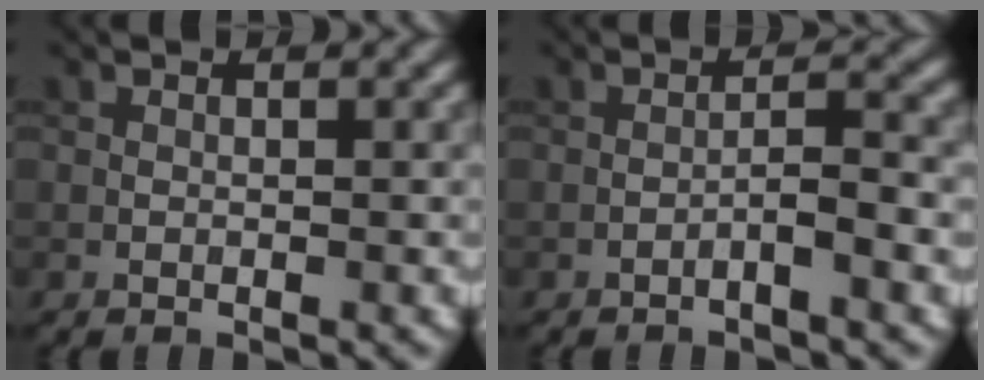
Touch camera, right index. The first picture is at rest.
{"total": 1.9, "force": [-1.1, 0.1, 1.5], "torque": [-0.025, 0.009, -0.022]}